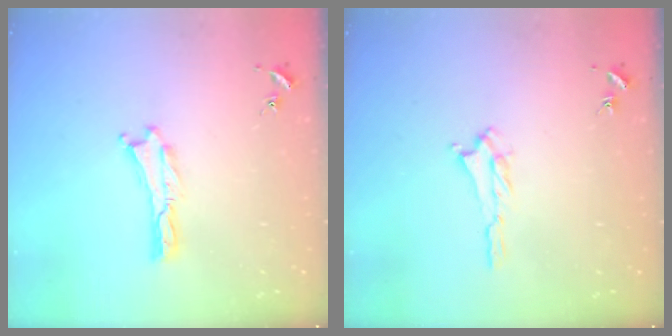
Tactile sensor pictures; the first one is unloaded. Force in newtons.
{"total": 1.2, "press": 1.1, "slide": 0.5}